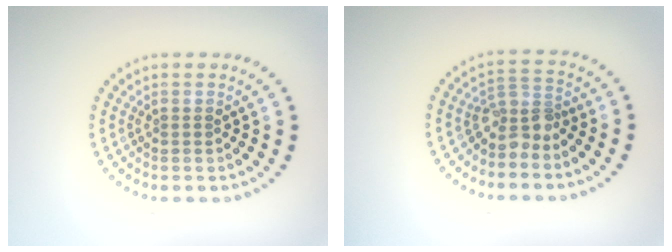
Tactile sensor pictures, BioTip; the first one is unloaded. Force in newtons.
{"total": 2.6, "press": 1.9, "slide": 1.8}